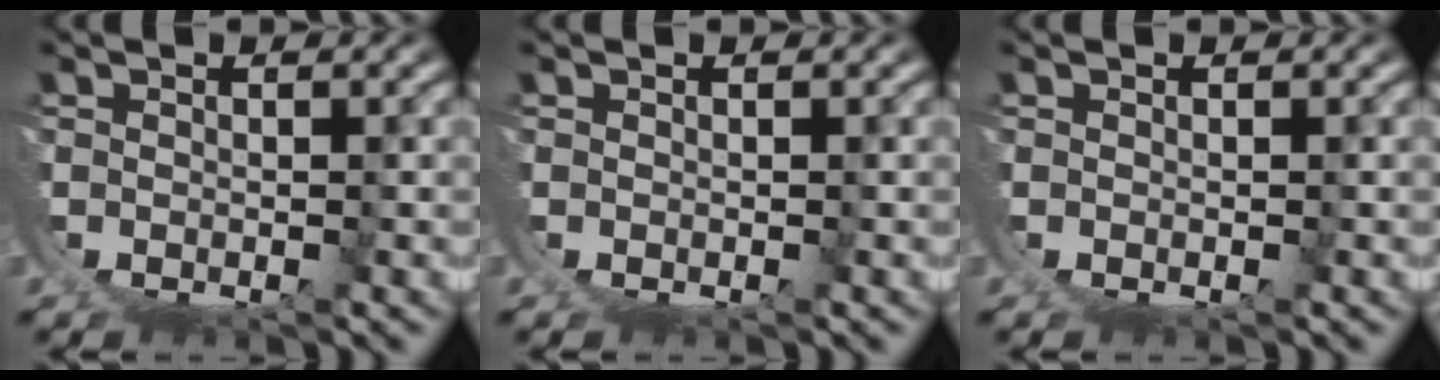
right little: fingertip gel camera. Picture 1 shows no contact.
{"total": 0.0}
{"total": 0.0}